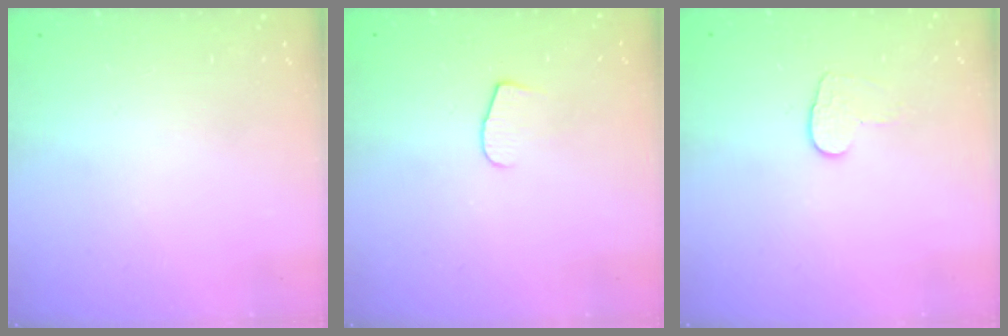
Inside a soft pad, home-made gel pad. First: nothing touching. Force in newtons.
{"total": 5.5, "press": 5.5, "slide": 0.5}
{"total": 5.3, "press": 5.3, "slide": 0.5}